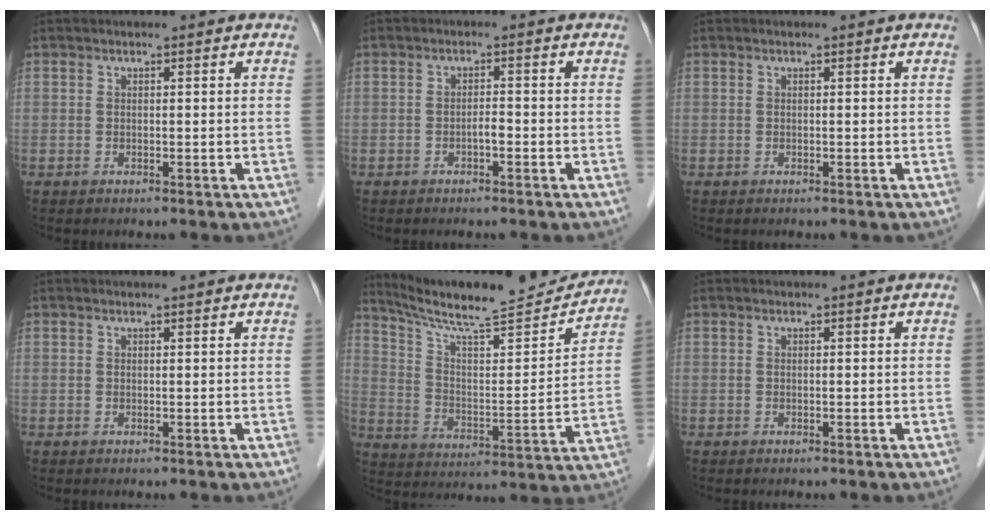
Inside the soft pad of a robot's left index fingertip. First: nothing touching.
{"total": 1.3, "force": [-0.9, 0.3, 1.0], "torque": [-0.015, -0.001, -0.015]}
{"total": 0.0}
{"total": 1.4, "force": [1.3, 0.0, 0.5], "torque": [-0.005, 0.011, 0.021]}
{"total": 20.1, "force": [18.7, 1.6, 7.2], "torque": [-0.124, -0.027, 0.284]}
{"total": 0.0}